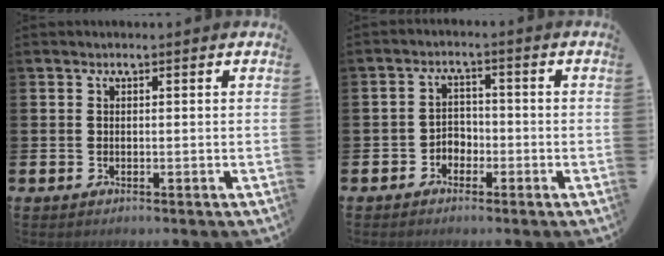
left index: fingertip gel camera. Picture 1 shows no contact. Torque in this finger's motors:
{"motor_torque": [-0.09, -0.07, 0.05, -0.01]}